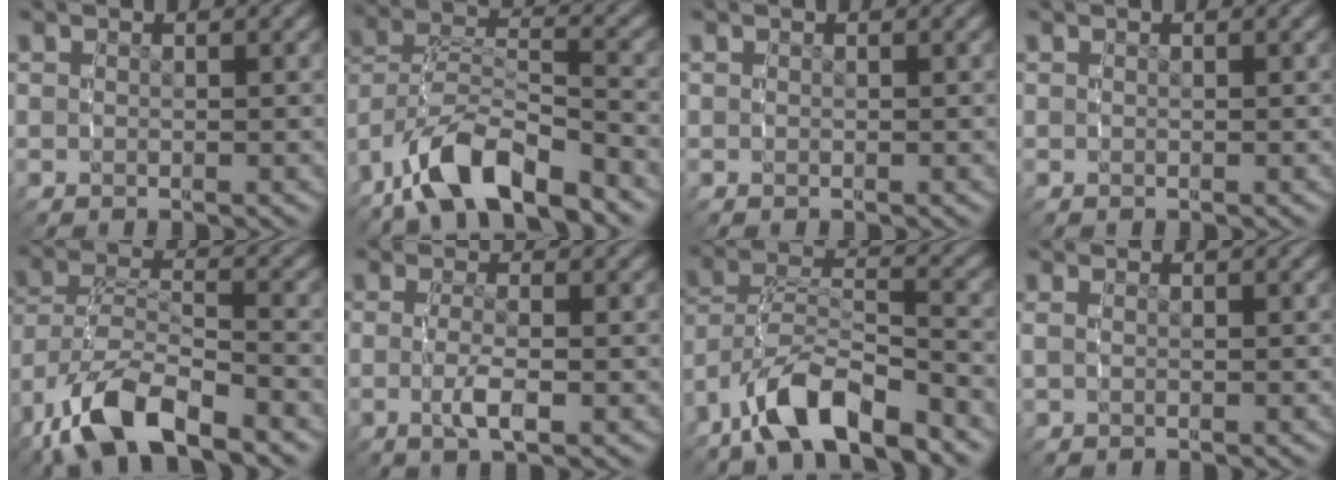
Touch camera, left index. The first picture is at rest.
{"total": 5.6, "force": [-3.4, 2.8, 3.5], "torque": [-0.093, -0.018, -0.051]}
{"total": 0.0}
{"total": 0.0}
{"total": 5.7, "force": [-3.1, 2.7, 4.0], "torque": [-0.098, -0.027, -0.040]}
{"total": 2.7, "force": [-0.8, 0.5, 2.5], "torque": [-0.054, -0.012, -0.012]}
{"total": 5.0, "force": [-3.0, 2.4, 3.3], "torque": [-0.084, -0.016, -0.045]}
{"total": 0.8, "force": [-0.1, 0.3, 0.7], "torque": [-0.013, -0.001, -0.002]}